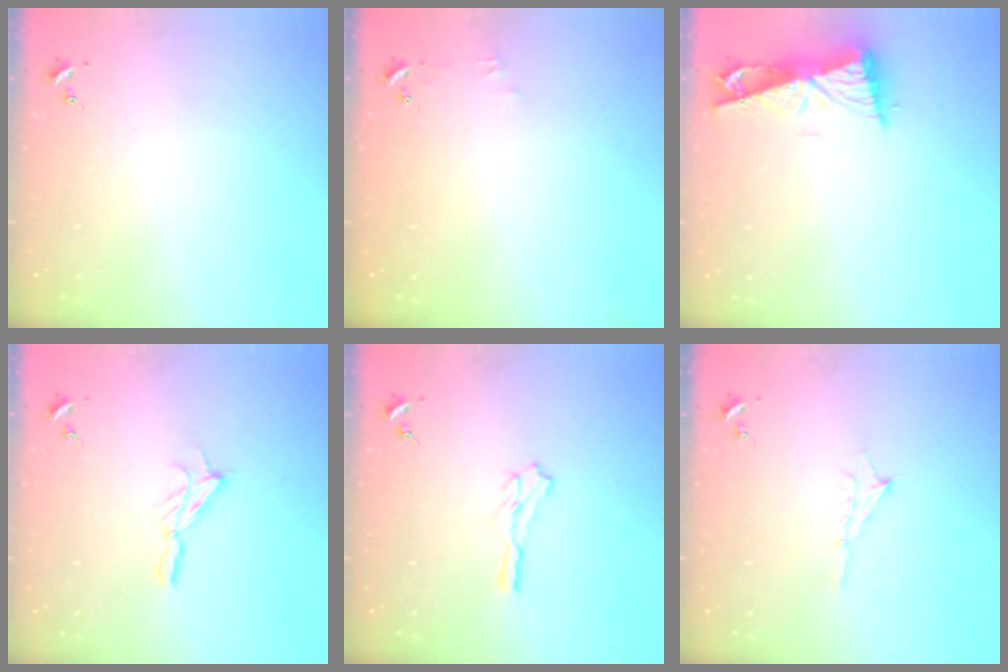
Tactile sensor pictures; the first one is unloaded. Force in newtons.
{"total": 3.5, "press": 3.5, "slide": 0.3}
{"total": 9.1, "press": 9.0, "slide": 1.0}
{"total": 8.1, "press": 8.0, "slide": 0.6}
{"total": 4.7, "press": 4.6, "slide": 0.5}
{"total": 6.0, "press": 5.9, "slide": 0.7}